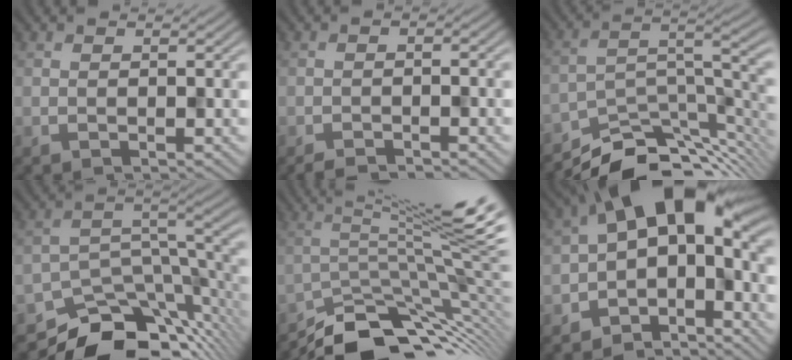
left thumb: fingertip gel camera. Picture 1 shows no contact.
{"total": 2.4, "force": [-2.1, 0.8, 0.9], "torque": [-0.017, -0.001, -0.042]}
{"total": 10.3, "force": [-8.6, 3.0, 4.8], "torque": [-0.082, -0.008, -0.149]}
{"total": 12.8, "force": [-10.1, 4.9, 6.2], "torque": [-0.100, -0.017, -0.164]}
{"total": 10.8, "force": [-5.1, 2.2, 9.3], "torque": [-0.125, 0.011, -0.084]}
{"total": 15.8, "force": [-0.5, 8.7, 13.1], "torque": [-0.187, 0.004, -0.005]}